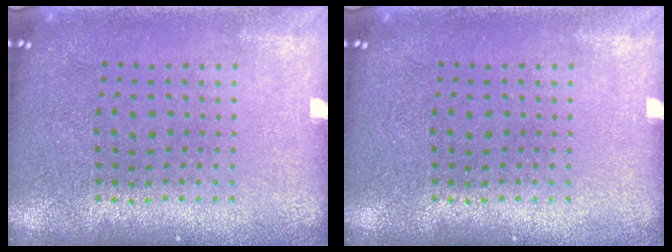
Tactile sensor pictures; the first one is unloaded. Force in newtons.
{"total": 0.0}